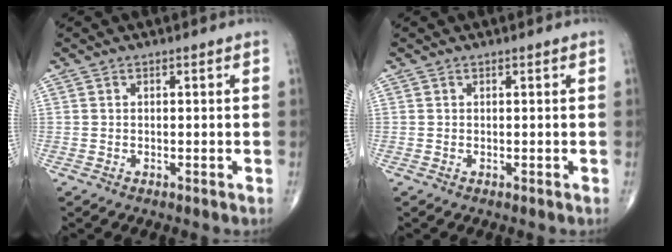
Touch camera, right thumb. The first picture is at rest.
{"total": 0.0}